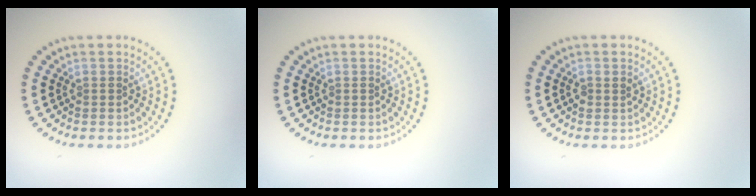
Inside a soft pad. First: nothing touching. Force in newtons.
{"total": 0.0}
{"total": 0.9, "press": 0.9, "slide": 0.3}